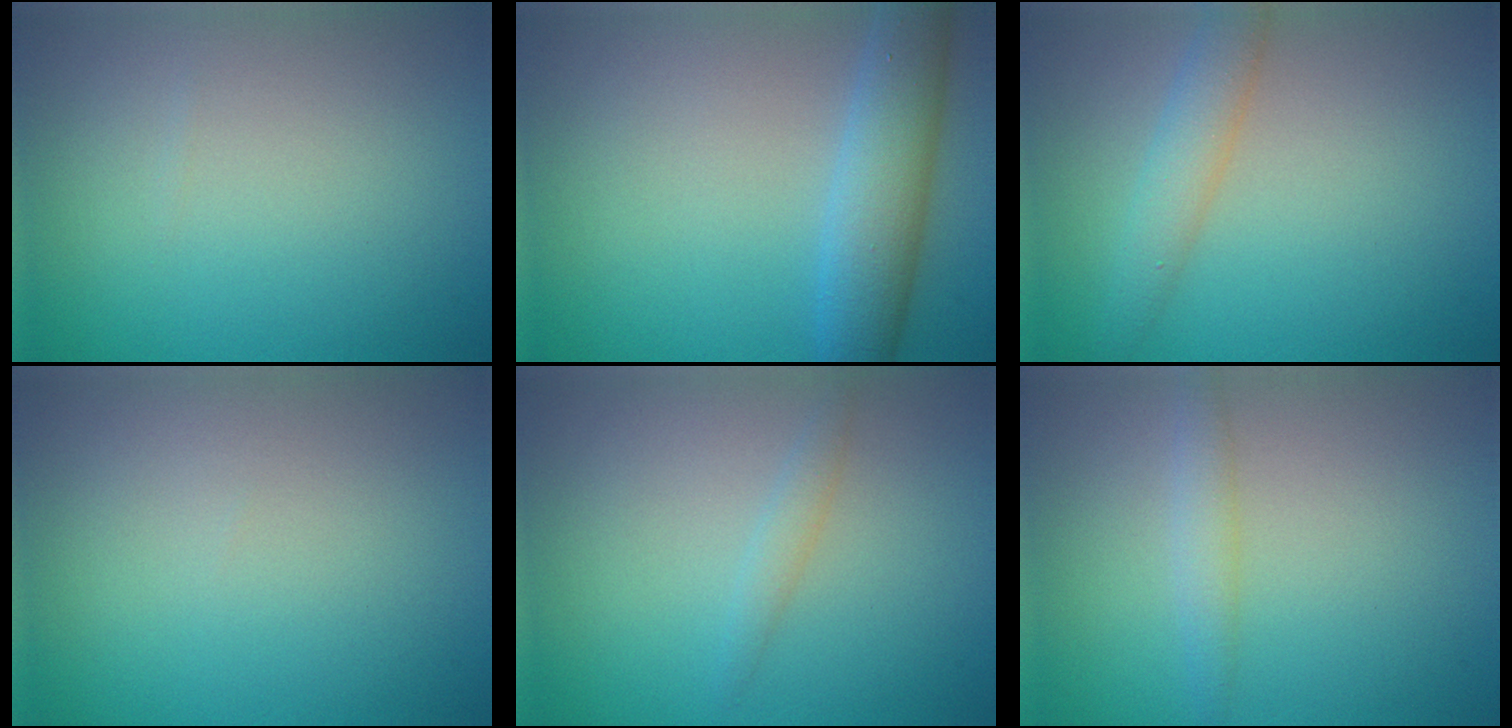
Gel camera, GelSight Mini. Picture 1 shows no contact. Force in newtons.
{"total": 4.9, "press": 4.9, "slide": 0.3}
{"total": 2.8, "press": 2.8, "slide": 0.1}
{"total": 0.0}
{"total": 1.1, "press": 1.1, "slide": 0.0}
{"total": 1.5, "press": 1.5, "slide": 0.2}